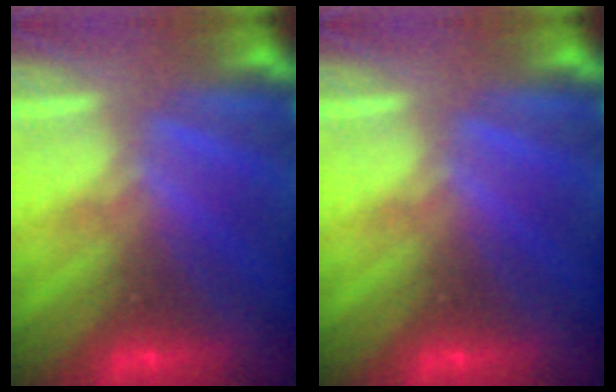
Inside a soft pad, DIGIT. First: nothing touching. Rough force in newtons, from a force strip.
{"total": 0.0}